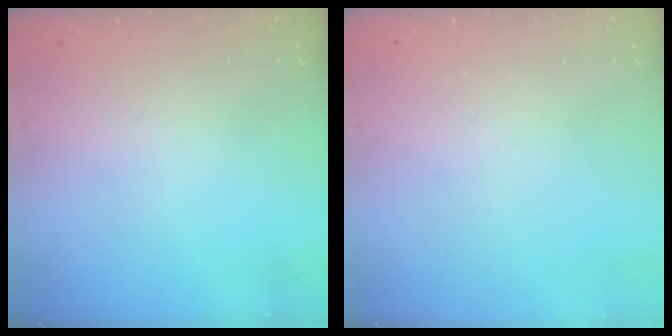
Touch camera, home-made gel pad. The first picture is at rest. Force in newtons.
{"total": 0.0}